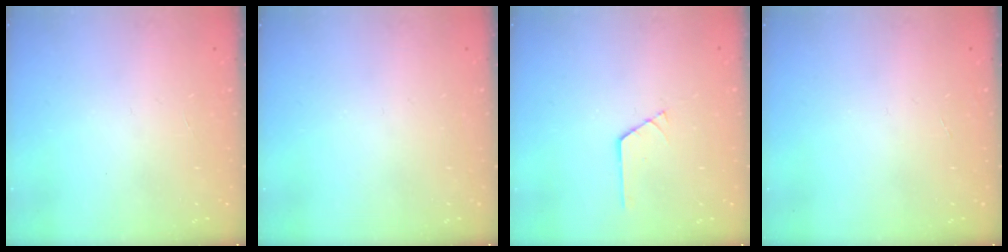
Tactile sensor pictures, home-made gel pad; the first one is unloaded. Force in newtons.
{"total": 0.0}
{"total": 1.0, "press": 1.0, "slide": 0.1}
{"total": 0.0}